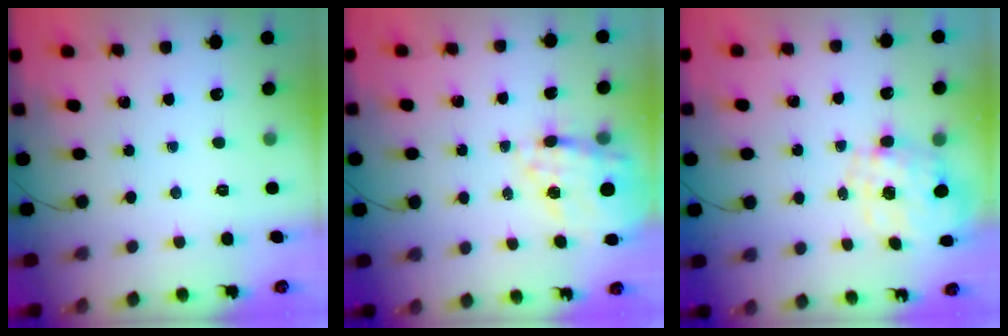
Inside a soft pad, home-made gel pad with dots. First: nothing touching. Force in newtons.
{"total": 17.1, "press": 16.8, "slide": 3.5}
{"total": 2.5, "press": 2.3, "slide": 1.0}